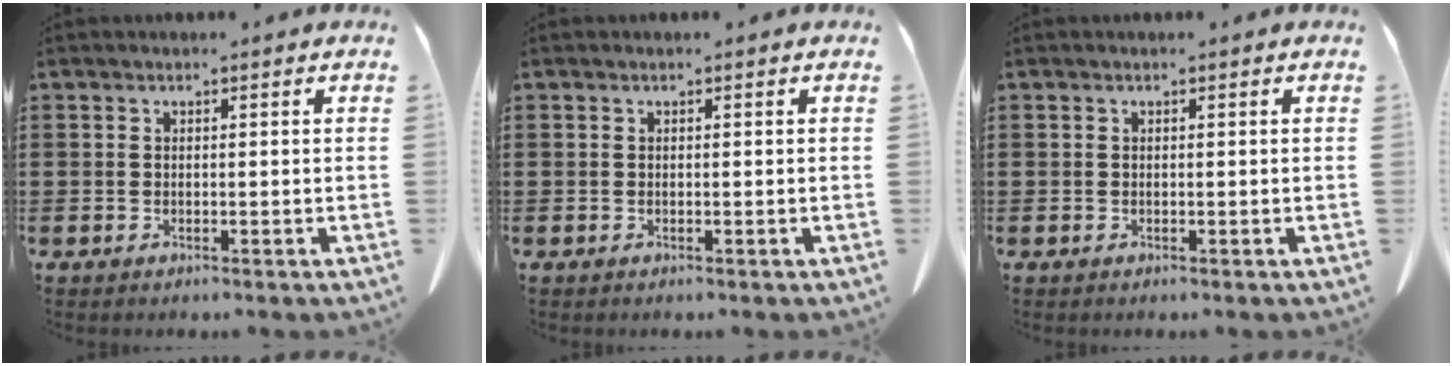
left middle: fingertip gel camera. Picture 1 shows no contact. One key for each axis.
{"total": 0.0}
{"total": 0.0}